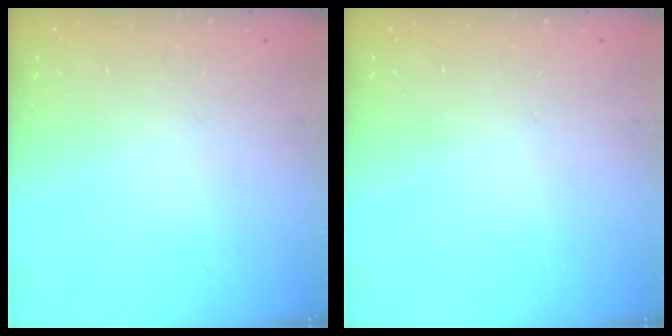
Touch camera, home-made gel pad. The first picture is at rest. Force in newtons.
{"total": 0.0}